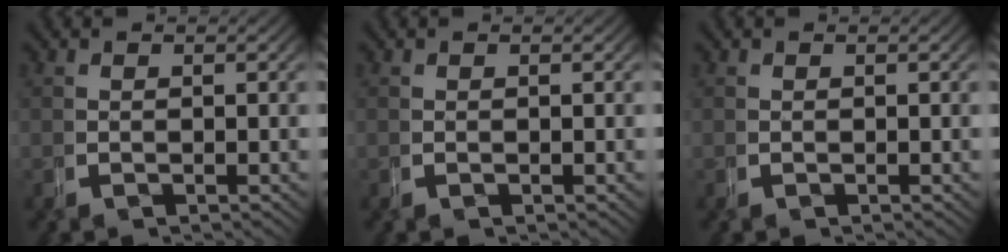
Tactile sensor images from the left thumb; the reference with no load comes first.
{"total": 0.0}
{"total": 0.0}